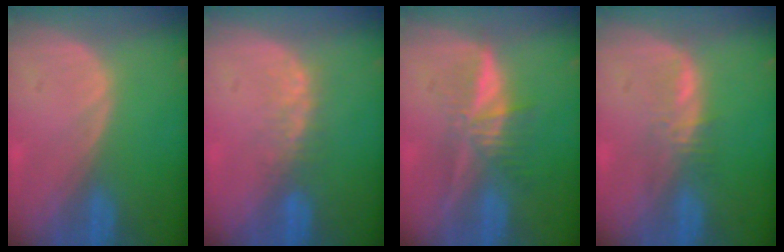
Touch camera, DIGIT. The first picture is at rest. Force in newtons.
{"total": 3.1, "press": 2.7, "slide": 1.5}
{"total": 5.8, "press": 5.4, "slide": 2.1}
{"total": 2.9, "press": 2.9, "slide": 0.2}